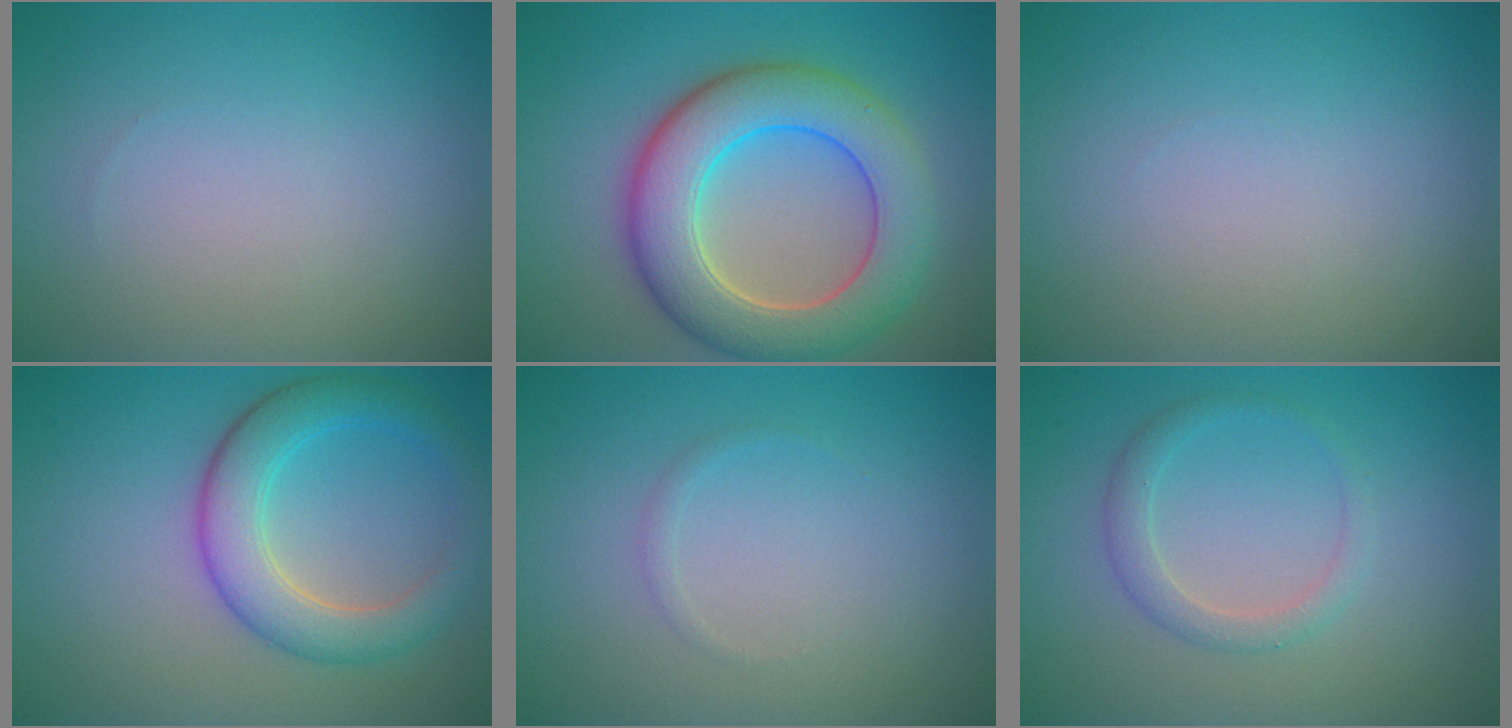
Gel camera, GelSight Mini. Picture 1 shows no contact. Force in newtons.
{"total": 8.9, "press": 8.9, "slide": 0.6}
{"total": 0.0}
{"total": 5.2, "press": 5.2, "slide": 0.1}
{"total": 0.6, "press": 0.6, "slide": 0.1}
{"total": 1.9, "press": 1.9, "slide": 0.2}